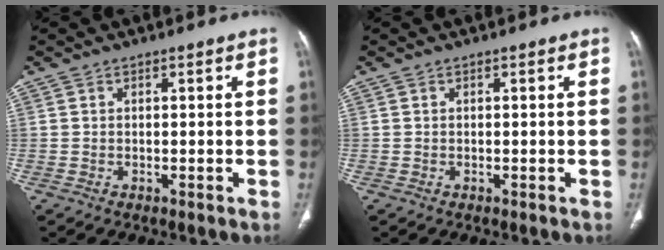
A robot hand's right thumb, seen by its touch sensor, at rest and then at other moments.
{"total": 0.0}